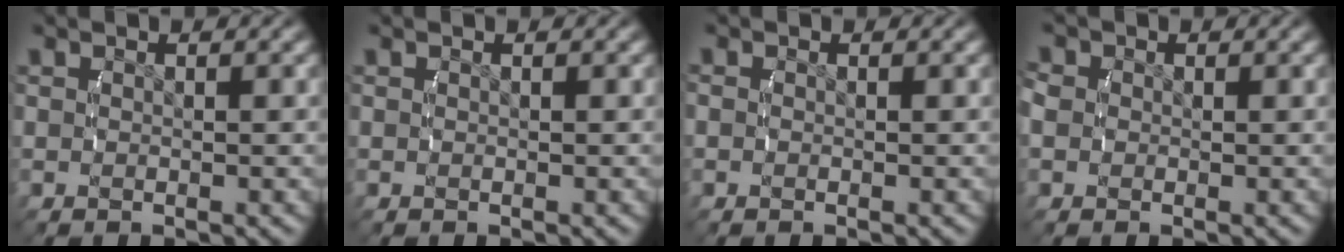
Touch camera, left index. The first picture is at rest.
{"total": 0.0}
{"total": 0.6, "force": [-0.1, 0.5, 0.4], "torque": [-0.012, -0.003, -0.003]}
{"total": 2.4, "force": [0.2, 2.2, 0.9], "torque": [-0.030, -0.001, 0.000]}